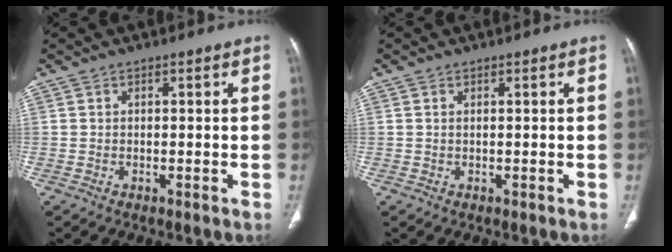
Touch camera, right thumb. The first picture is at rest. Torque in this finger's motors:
{"motor_torque": [-0.28, 0.10, -0.32, 0.25, 0.08]}